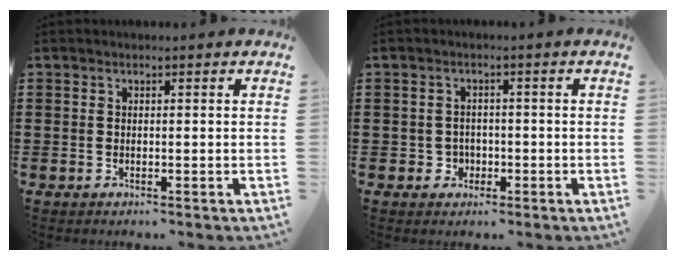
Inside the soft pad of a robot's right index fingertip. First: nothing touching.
{"total": 2.1, "force": [-0.8, 2.0, 0.4], "torque": [-0.016, 0.002, -0.019]}